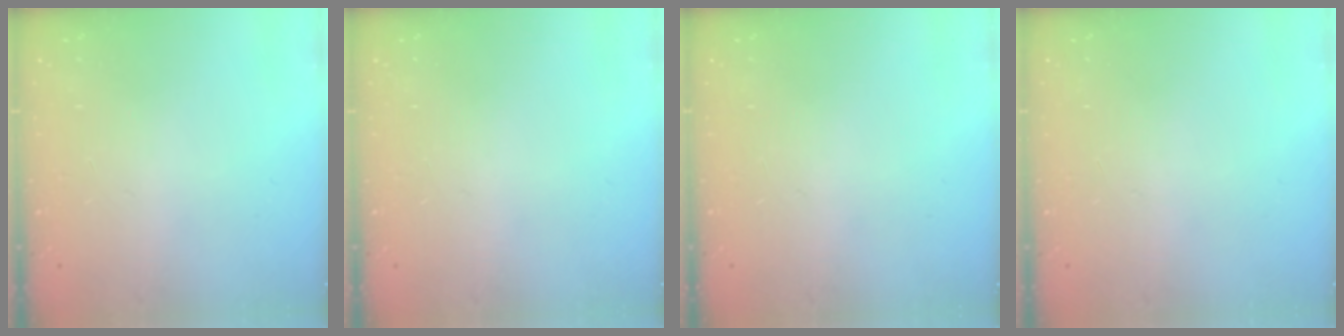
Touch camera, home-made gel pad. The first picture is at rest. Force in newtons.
{"total": 0.0}
{"total": 0.0}
{"total": 0.0}